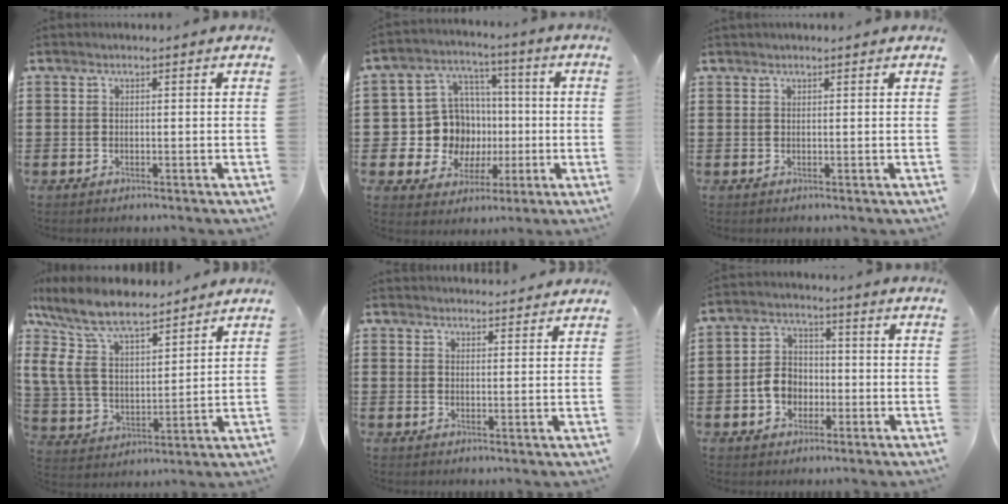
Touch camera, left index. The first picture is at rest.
{"total": 10.8, "force": [-0.3, 10.3, 3.1], "torque": [-0.112, 0.001, 0.005]}
{"total": 0.6, "force": [0.6, 0.1, 0.2], "torque": [-0.005, 0.001, 0.011]}
{"total": 12.1, "force": [9.1, 4.2, 6.7], "torque": [-0.176, -0.044, 0.164]}
{"total": 2.3, "force": [2.3, 0.1, -0.2], "torque": [-0.004, -0.006, 0.045]}
{"total": 5.5, "force": [-1.8, 4.4, 2.8], "torque": [-0.065, 0.011, -0.037]}